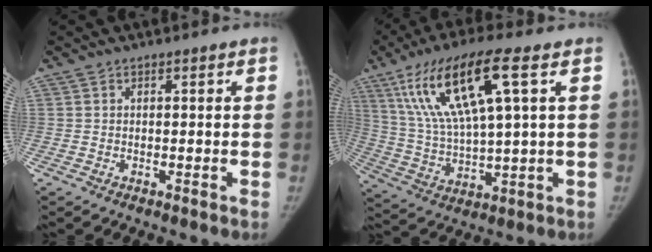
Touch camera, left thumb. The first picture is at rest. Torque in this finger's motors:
{"motor_torque": [0.39, 0.43, 1.76, -1.01, 0.17]}